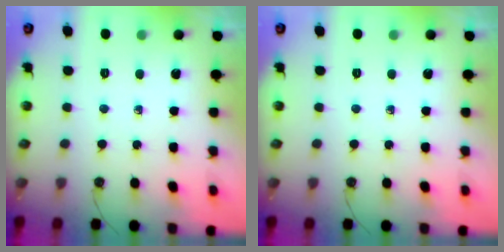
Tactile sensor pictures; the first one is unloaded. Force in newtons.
{"total": 0.0}